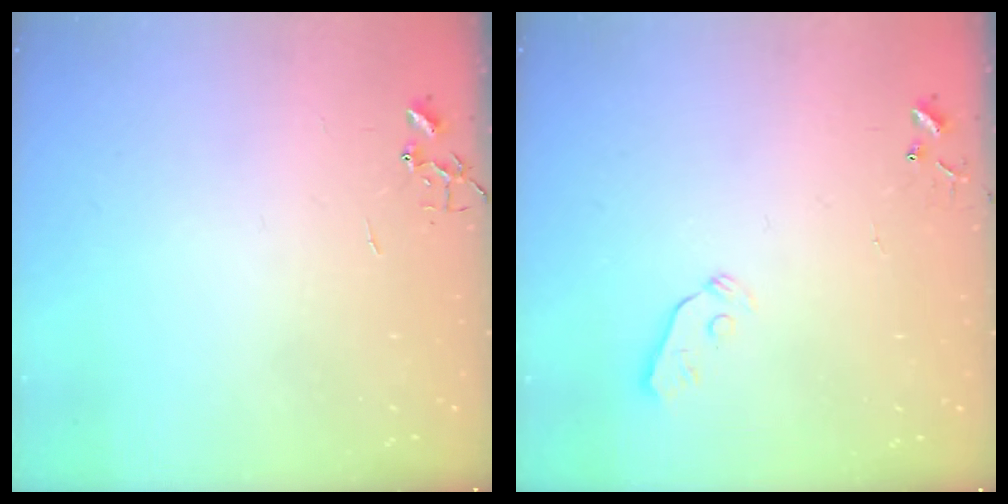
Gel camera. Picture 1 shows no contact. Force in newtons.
{"total": 3.3, "press": 3.2, "slide": 0.7}